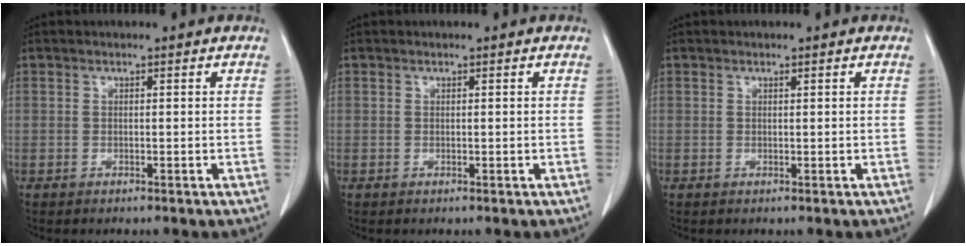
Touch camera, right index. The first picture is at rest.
{"total": 0.0}
{"total": 0.0}